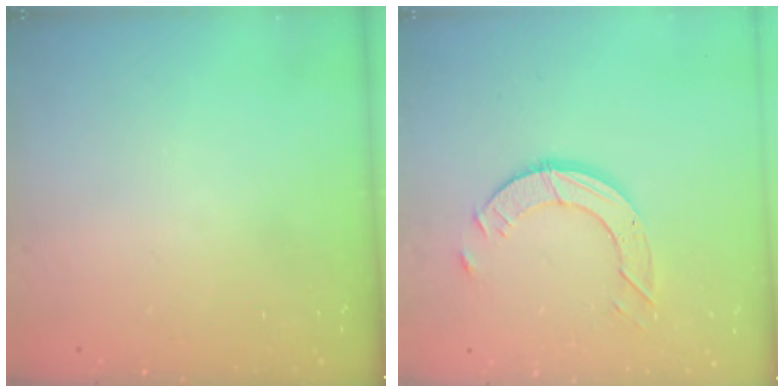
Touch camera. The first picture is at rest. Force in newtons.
{"total": 8.4, "press": 8.4, "slide": 0.5}